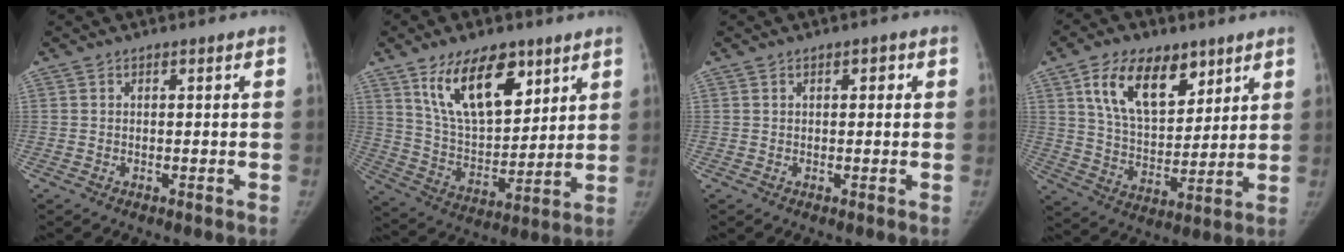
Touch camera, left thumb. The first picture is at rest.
{"total": 17.0, "force": [9.5, 8.5, 11.2], "torque": [-0.144, -0.050, 0.181]}
{"total": 1.3, "force": [0.4, 0.8, 0.9], "torque": [-0.005, 0.002, 0.005]}
{"total": 15.5, "force": [8.1, 8.8, 9.9], "torque": [-0.131, -0.038, 0.152]}